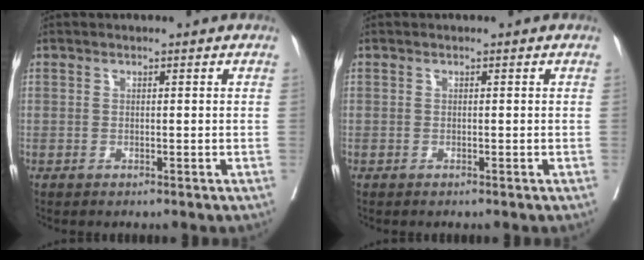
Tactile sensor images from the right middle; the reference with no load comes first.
{"total": 0.0}